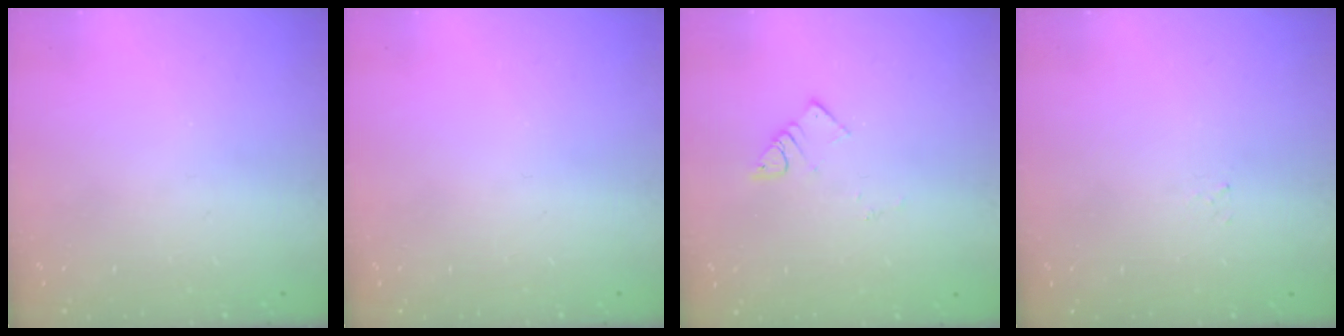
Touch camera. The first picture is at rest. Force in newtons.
{"total": 0.0}
{"total": 3.6, "press": 3.6, "slide": 0.3}
{"total": 1.5, "press": 1.5, "slide": 0.2}